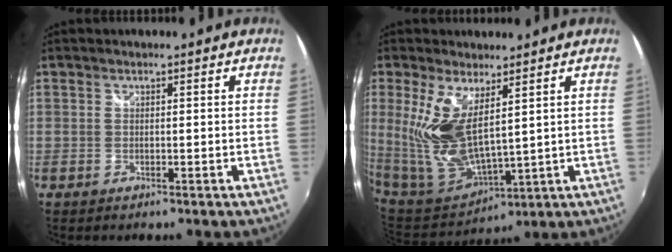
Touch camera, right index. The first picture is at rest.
{"total": 13.2, "force": [4.9, 5.7, 10.9], "torque": [-0.227, -0.012, 0.114]}